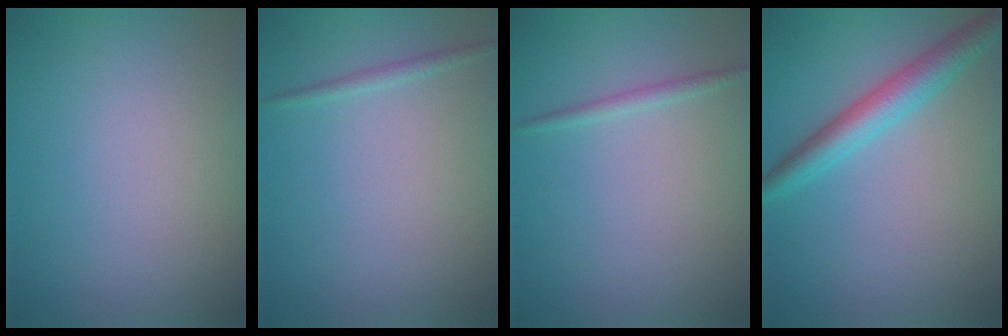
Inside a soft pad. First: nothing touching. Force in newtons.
{"total": 0.8, "press": 0.8, "slide": 0.1}
{"total": 0.9, "press": 0.9, "slide": 0.0}
{"total": 3.8, "press": 3.8, "slide": 0.1}